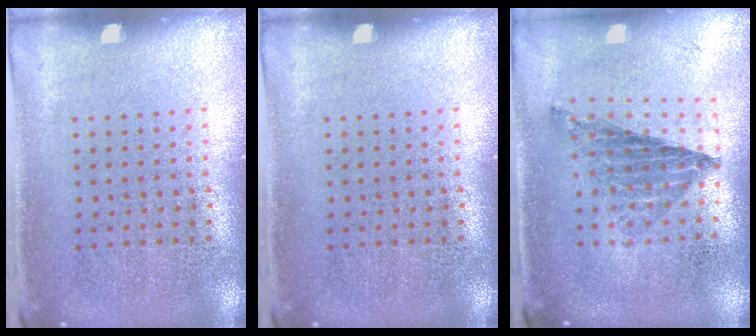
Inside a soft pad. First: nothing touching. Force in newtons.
{"total": 0.0}
{"total": 0.9, "press": 0.9, "slide": 0.0}